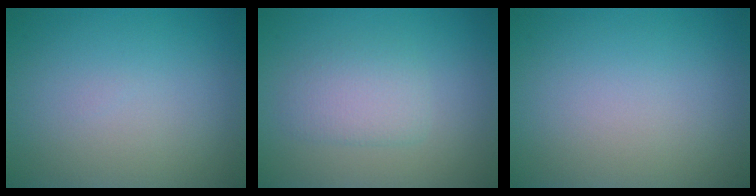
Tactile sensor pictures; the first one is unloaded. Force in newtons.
{"total": 2.4, "press": 2.4, "slide": 0.4}
{"total": 0.0}